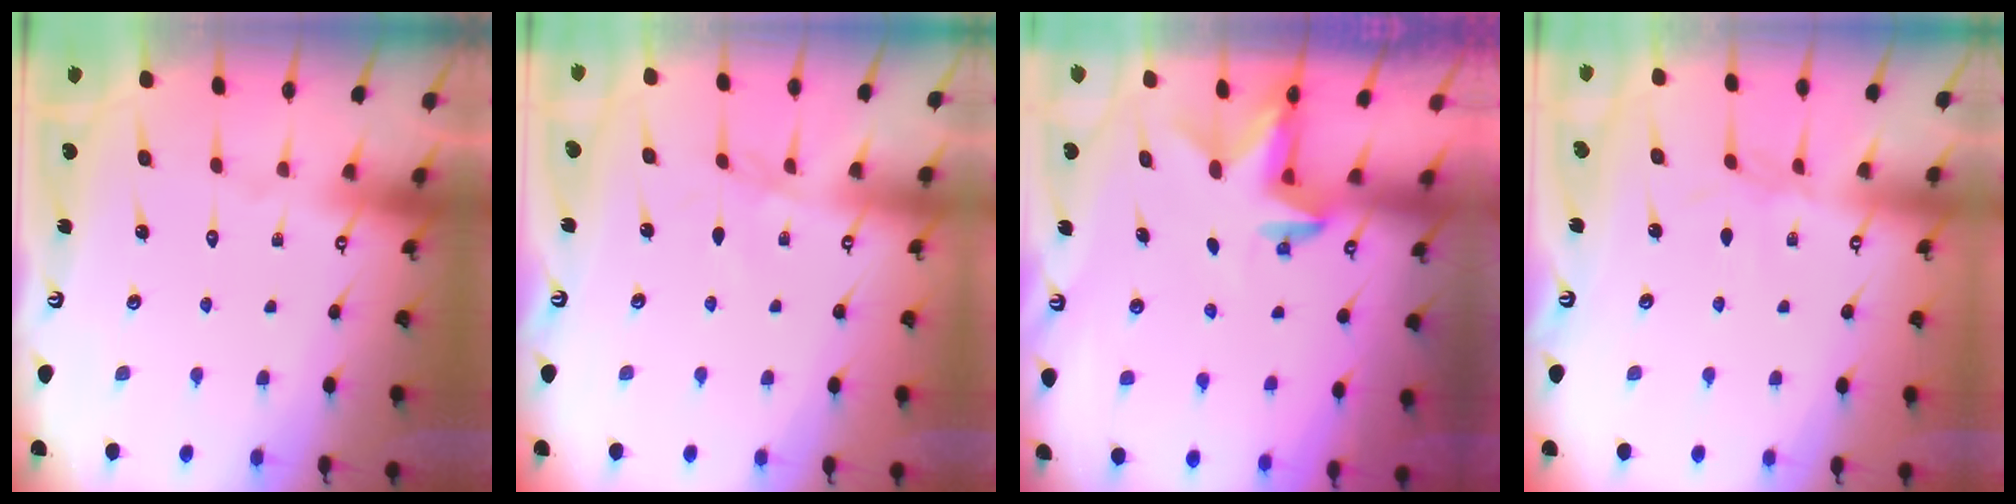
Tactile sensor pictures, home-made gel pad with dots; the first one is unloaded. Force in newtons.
{"total": 2.1, "press": 2.1, "slide": 0.5}
{"total": 2.5, "press": 2.4, "slide": 0.5}
{"total": 1.7, "press": 1.6, "slide": 0.4}